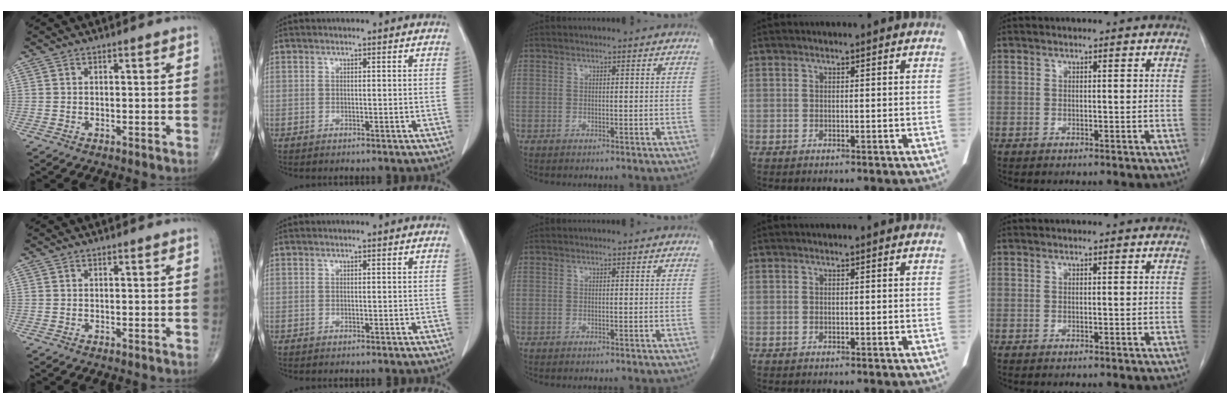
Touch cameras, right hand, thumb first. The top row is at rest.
{}